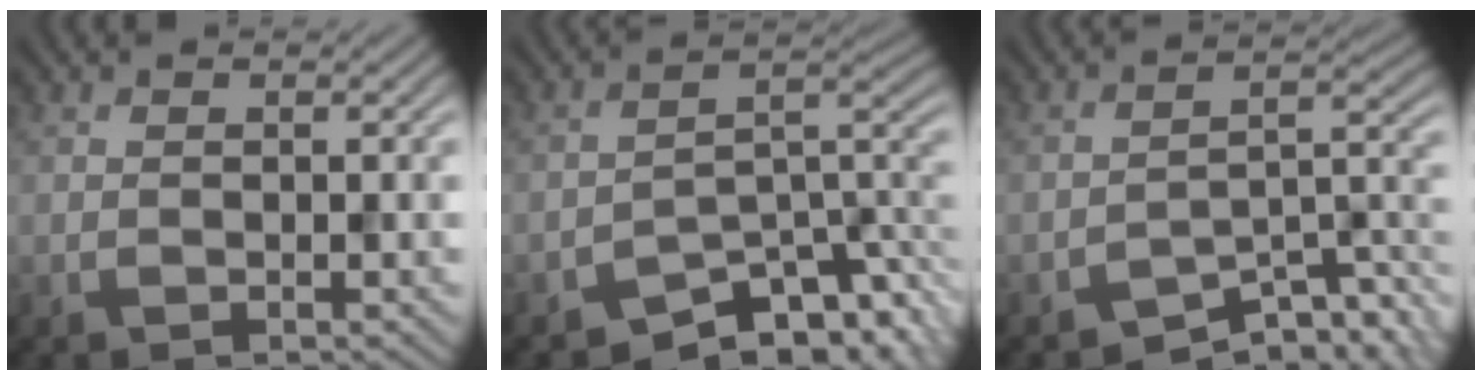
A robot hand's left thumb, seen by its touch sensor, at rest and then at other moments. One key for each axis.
{"total": 9.3, "fx": -6.7, "fy": 3.9, "fz": 5.2, "tx": -0.057, "ty": -0.008, "tz": -0.122}
{"total": 7.8, "fx": -6.2, "fy": 2.3, "fz": 4.2, "tx": -0.045, "ty": -0.001, "tz": -0.109}